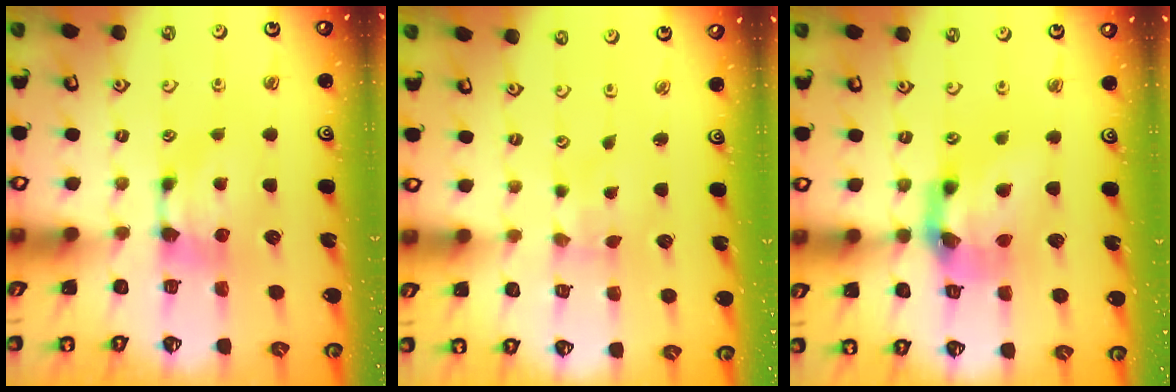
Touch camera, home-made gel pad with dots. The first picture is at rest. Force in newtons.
{"total": 3.9, "press": 3.9, "slide": 0.7}
{"total": 7.5, "press": 7.0, "slide": 2.6}